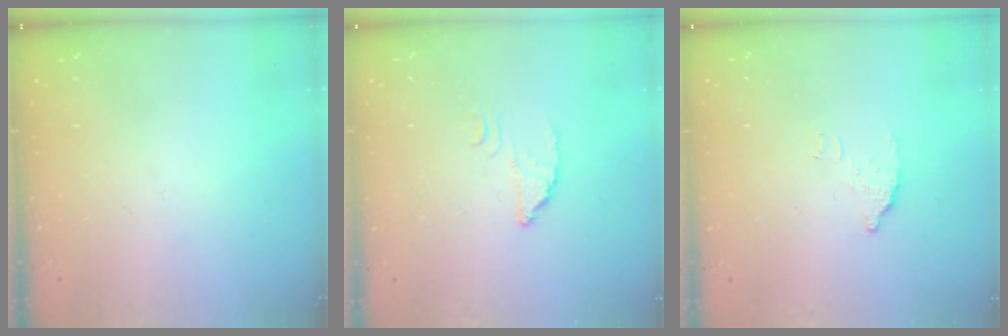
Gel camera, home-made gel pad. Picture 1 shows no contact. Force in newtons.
{"total": 2.7, "press": 2.7, "slide": 0.2}
{"total": 4.8, "press": 4.8, "slide": 0.3}